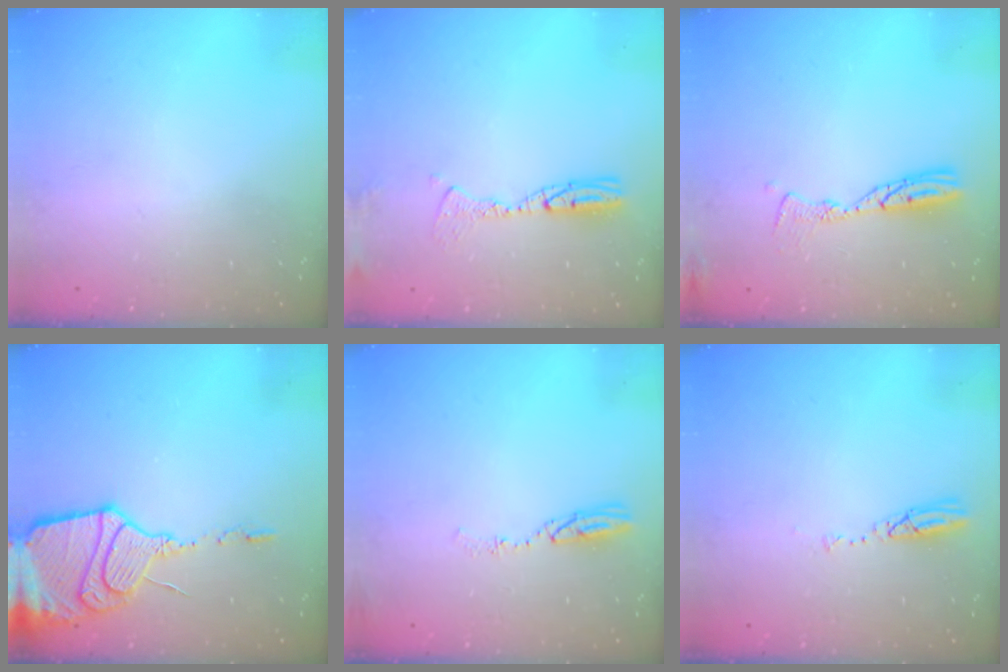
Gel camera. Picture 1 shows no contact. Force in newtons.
{"total": 9.6, "press": 9.5, "slide": 1.9}
{"total": 9.7, "press": 9.7, "slide": 0.9}
{"total": 19.2, "press": 19.1, "slide": 1.6}
{"total": 5.2, "press": 5.1, "slide": 0.4}
{"total": 3.7, "press": 3.7, "slide": 0.4}